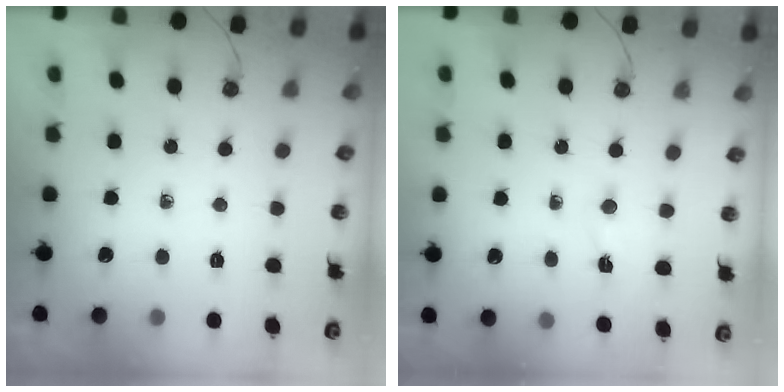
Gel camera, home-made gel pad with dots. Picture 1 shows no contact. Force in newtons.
{"total": 2.2, "press": 2.1, "slide": 0.7}